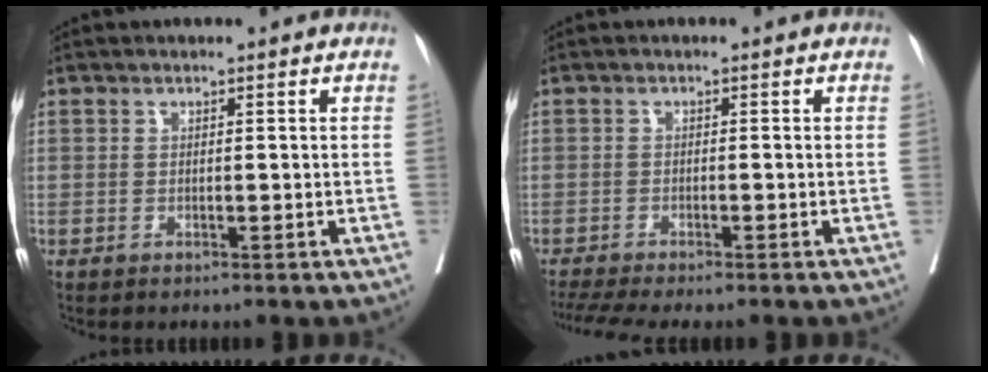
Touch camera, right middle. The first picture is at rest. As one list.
[{"total": 7.1, "force": [-6.0, 0.4, 3.7], "torque": [-0.056, -0.011, -0.096]}]